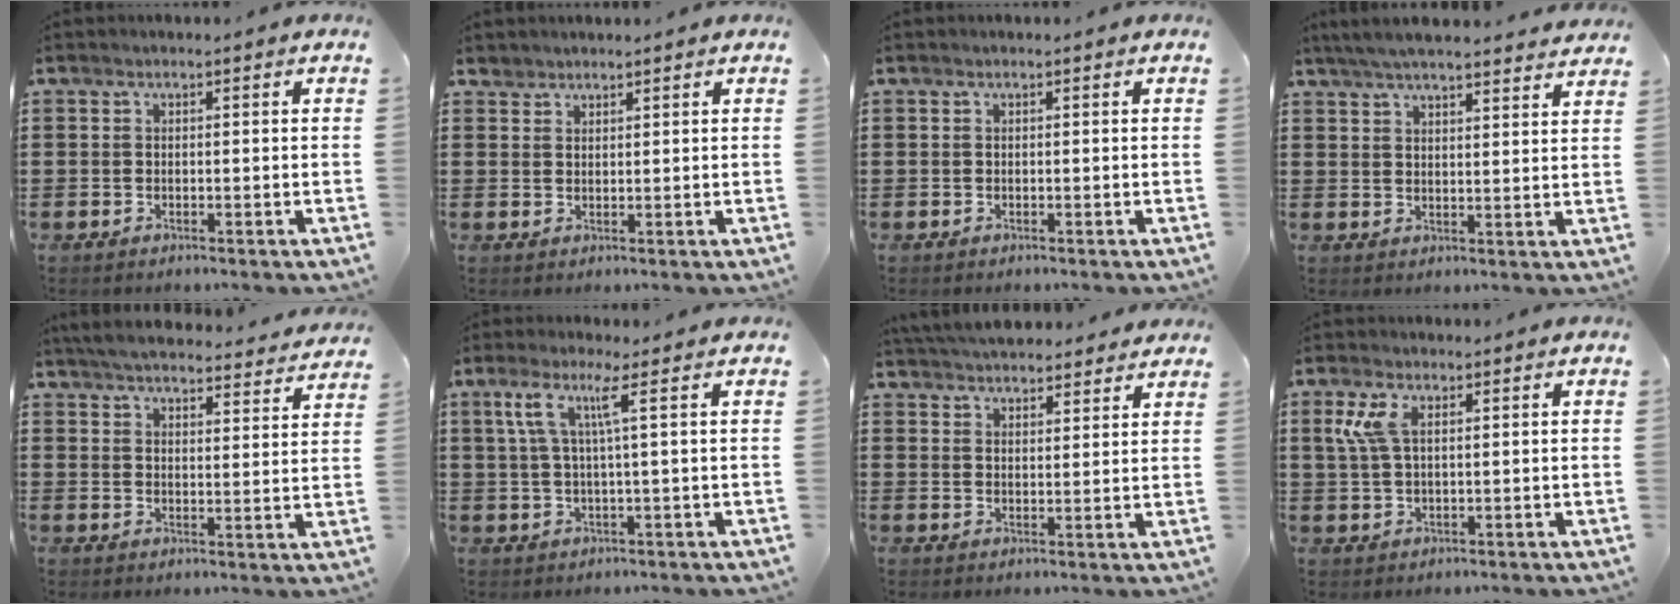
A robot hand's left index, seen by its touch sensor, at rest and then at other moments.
{"total": 1.6, "force": [1.5, 0.6, 0.0], "torque": [-0.005, 0.000, 0.031]}
{"total": 0.0}
{"total": 5.0, "force": [4.7, 0.1, 1.6], "torque": [-0.047, -0.015, 0.086]}
{"total": 5.0, "force": [4.9, 0.0, 1.1], "torque": [-0.033, -0.032, 0.084]}
{"total": 5.4, "force": [1.9, -0.4, 5.1], "torque": [-0.107, -0.003, 0.027]}
{"total": 4.8, "force": [4.7, 0.7, 0.9], "torque": [-0.032, -0.014, 0.086]}
{"total": 4.8, "force": [1.5, 2.2, 4.0], "torque": [-0.109, 0.001, 0.019]}